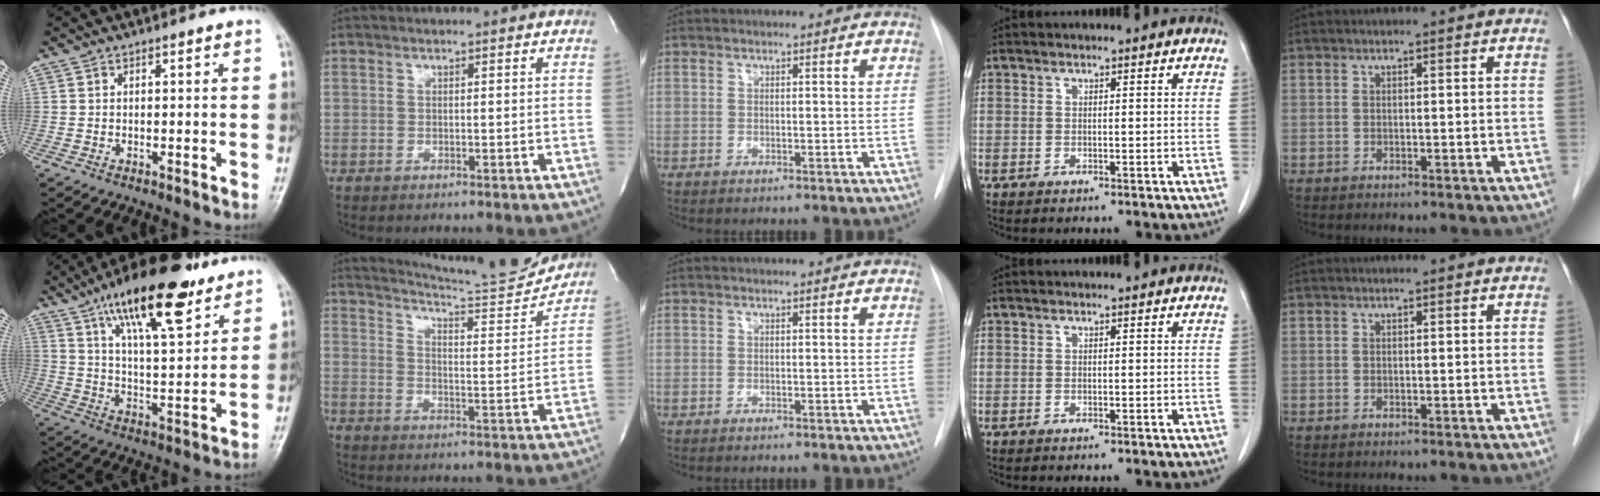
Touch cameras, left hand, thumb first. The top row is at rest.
{"thumb": {"total": 20.6, "force": [12.9, 6.7, 14.6], "torque": [-0.214, -0.048, 0.216]}, "index": {"total": 15.6, "force": [15.2, -0.5, 3.5], "torque": [-0.067, -0.062, 0.205]}}